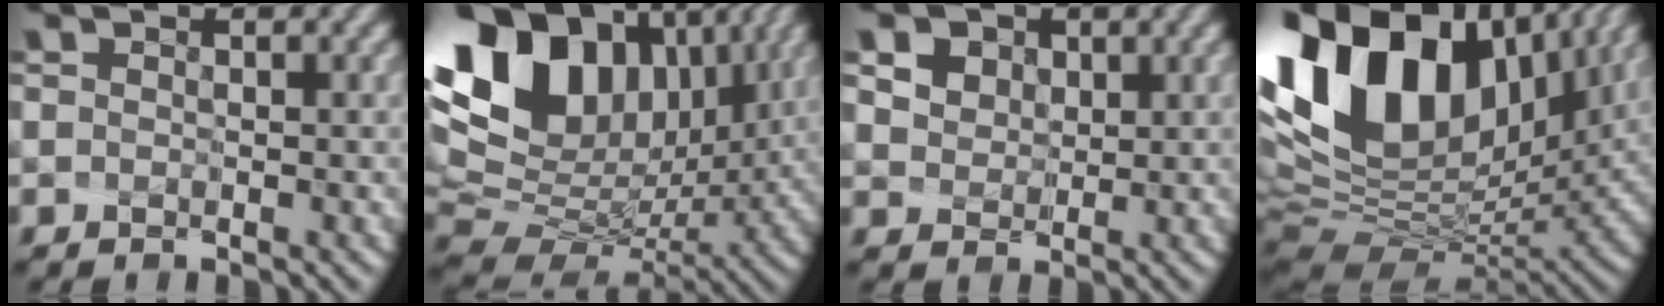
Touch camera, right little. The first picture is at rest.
{"total": 14.7, "force": [6.0, 9.8, 9.1], "torque": [-0.198, 0.022, 0.123]}
{"total": 6.8, "force": [3.7, 4.9, 2.9], "torque": [-0.076, 0.009, 0.063]}
{"total": 16.9, "force": [5.8, 10.1, 12.2], "torque": [-0.250, 0.020, 0.116]}